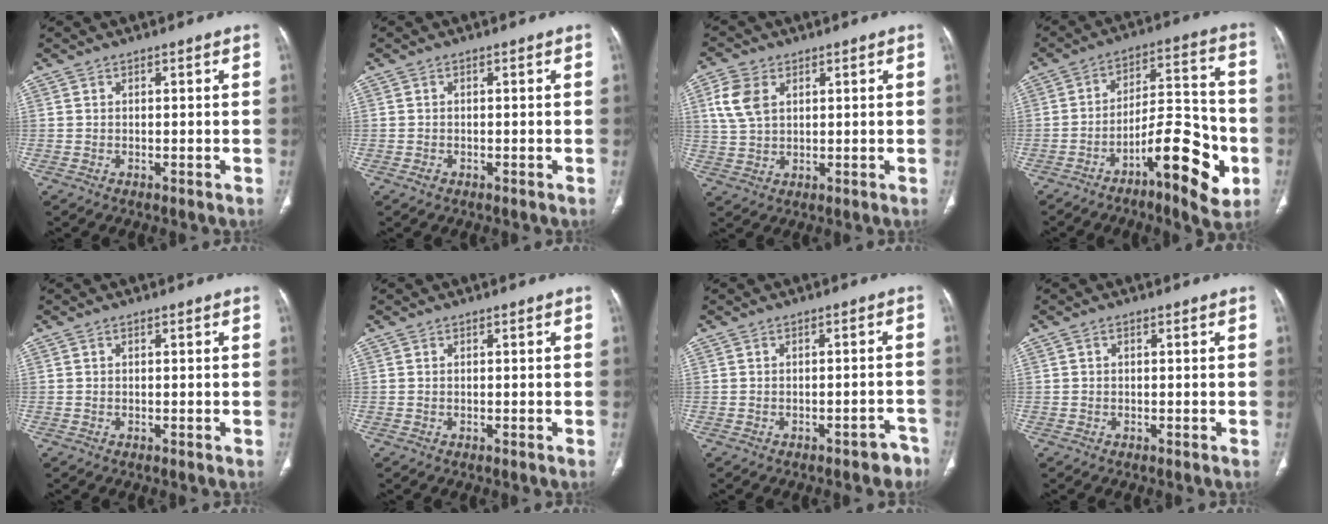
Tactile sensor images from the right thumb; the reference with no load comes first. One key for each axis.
{"total": 0.9, "fx": -0.5, "fy": 0.6, "fz": 0.4, "tx": -0.008, "ty": 0.001, "tz": -0.008}
{"total": 7.1, "fx": 2.4, "fy": 4.8, "fz": 4.6, "tx": -0.095, "ty": 0.001, "tz": 0.051}
{"total": 16.4, "fx": -6.8, "fy": 5.5, "fz": 14.0, "tx": -0.185, "ty": 0.051, "tz": -0.100}
{"total": 0.0}
{"total": 0.0}
{"total": 4.5, "fx": -3.6, "fy": 1.9, "fz": 1.8, "tx": -0.004, "ty": 0.026, "tz": -0.040}
{"total": 0.6, "fx": 0.1, "fy": 0.3, "fz": 0.5, "tx": -0.010, "ty": 0.001, "tz": 0.000}